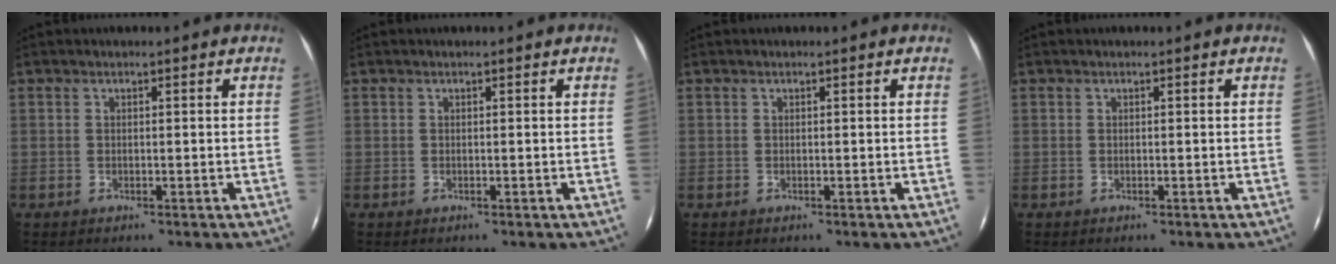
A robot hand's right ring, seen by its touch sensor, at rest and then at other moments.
{"total": 0.0}
{"total": 0.0}
{"total": 0.0}